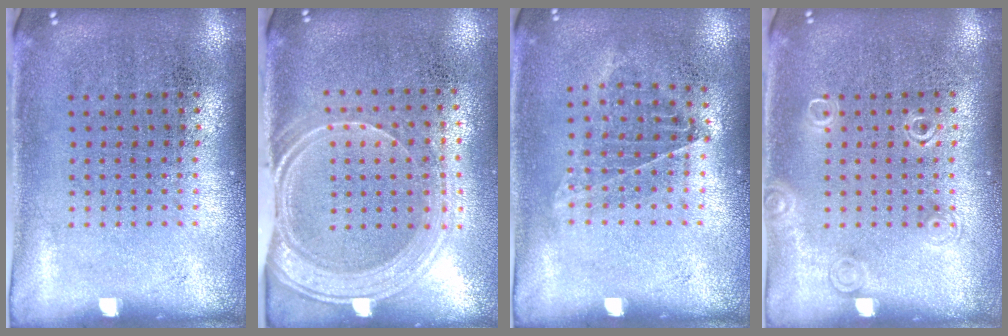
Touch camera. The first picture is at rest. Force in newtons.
{"total": 1.8, "press": 1.5, "slide": 0.9}
{"total": 0.9, "press": 0.8, "slide": 0.4}
{"total": 1.2, "press": 1.2, "slide": 0.2}